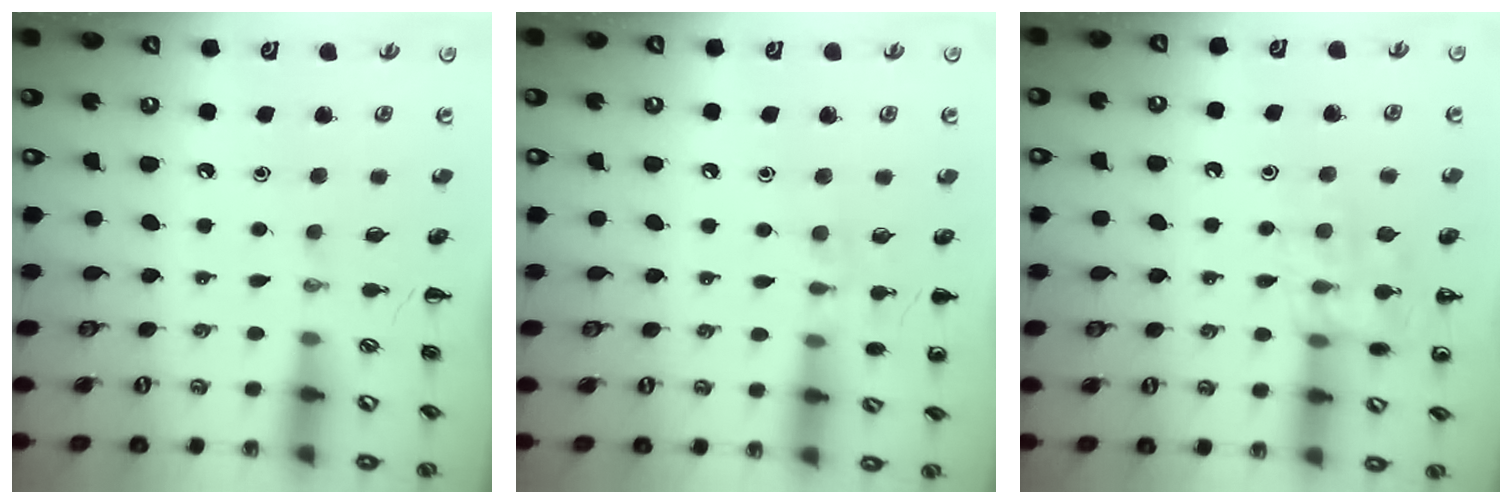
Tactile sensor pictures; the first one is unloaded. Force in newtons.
{"total": 6.7, "press": 6.4, "slide": 2.1}
{"total": 12.8, "press": 12.8, "slide": 1.0}